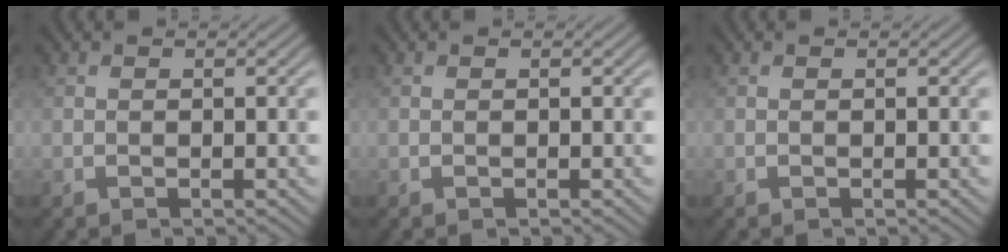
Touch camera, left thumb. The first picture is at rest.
{"total": 0.0}
{"total": 0.0}